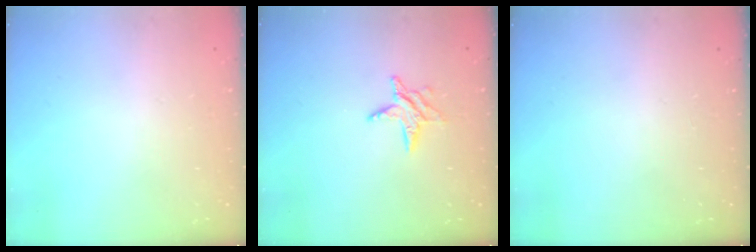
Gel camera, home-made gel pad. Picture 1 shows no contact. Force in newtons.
{"total": 6.2, "press": 6.2, "slide": 0.5}
{"total": 0.0}